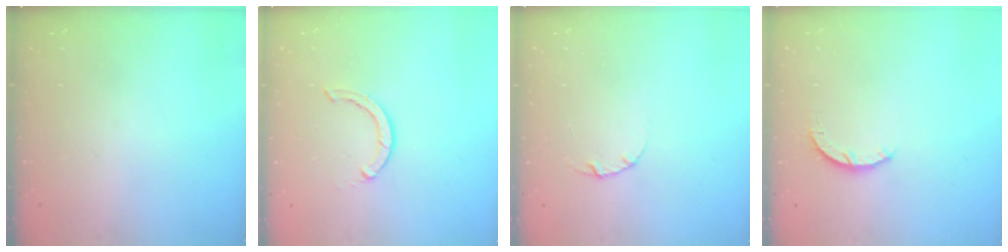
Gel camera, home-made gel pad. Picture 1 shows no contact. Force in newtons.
{"total": 3.1, "press": 3.0, "slide": 0.3}
{"total": 3.0, "press": 3.0, "slide": 0.4}
{"total": 3.0, "press": 3.0, "slide": 0.4}